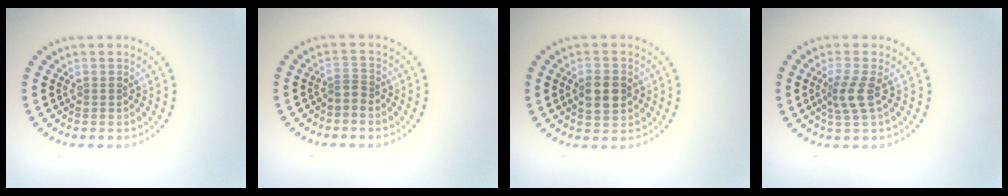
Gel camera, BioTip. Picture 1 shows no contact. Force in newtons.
{"total": 1.1, "press": 0.6, "slide": 0.9}
{"total": 3.1, "press": 3.0, "slide": 0.2}
{"total": 2.5, "press": 2.0, "slide": 1.6}